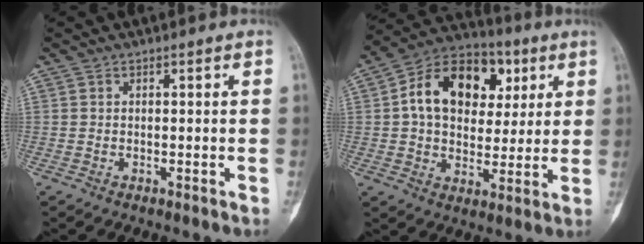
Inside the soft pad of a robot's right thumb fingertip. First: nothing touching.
{"total": 18.0, "force": [4.6, 12.7, 11.9], "torque": [-0.162, 0.011, 0.071]}